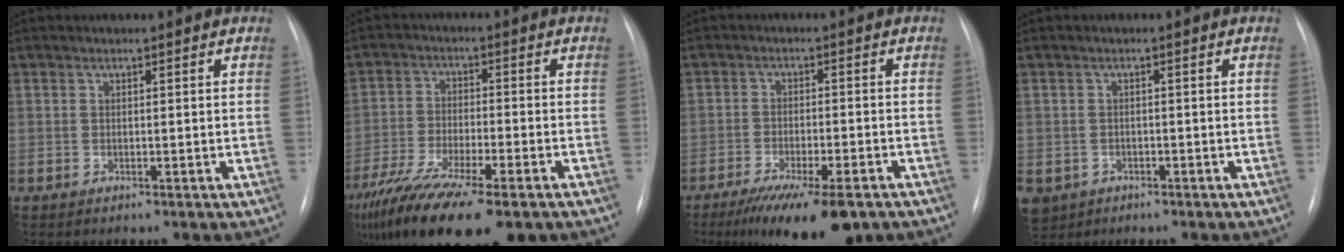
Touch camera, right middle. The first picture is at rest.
{"total": 17.9, "force": [-12.8, 3.8, 11.9], "torque": [-0.217, -0.039, -0.210]}
{"total": 12.6, "force": [-8.9, 2.8, 8.5], "torque": [-0.123, -0.022, -0.134]}
{"total": 6.7, "force": [-3.4, 5.5, 1.9], "torque": [-0.052, 0.002, -0.048]}